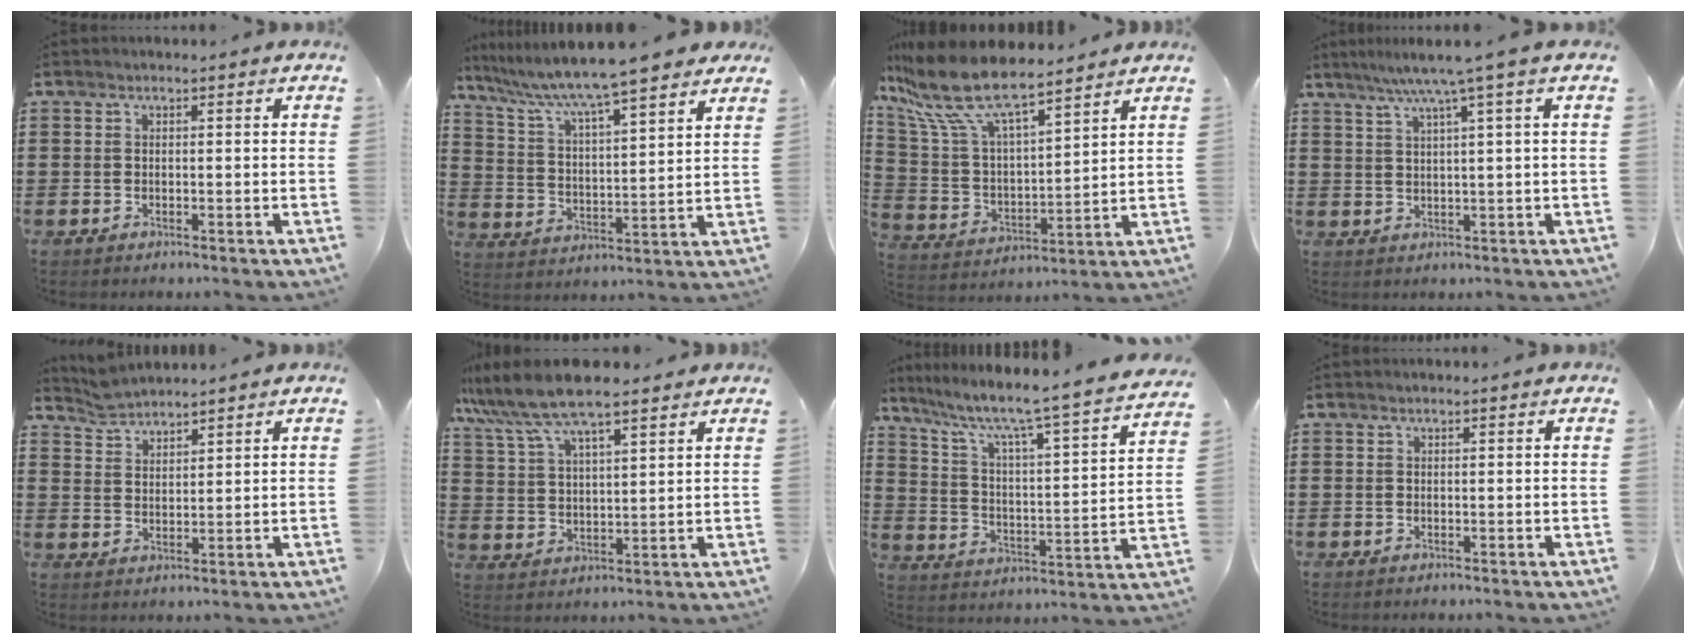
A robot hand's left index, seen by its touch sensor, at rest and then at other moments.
{"total": 7.8, "force": [7.0, 0.0, 3.3], "torque": [-0.097, -0.041, 0.114]}
{"total": 11.1, "force": [8.9, 2.4, 6.2], "torque": [-0.168, -0.050, 0.152]}
{"total": 4.9, "force": [2.7, -0.8, 4.0], "torque": [-0.085, -0.006, 0.042]}
{"total": 3.1, "force": [3.1, 0.1, -0.2], "torque": [-0.007, -0.007, 0.060]}
{"total": 8.6, "force": [7.0, 1.5, 4.7], "torque": [-0.114, -0.015, 0.125]}
{"total": 5.8, "force": [4.9, -0.3, 3.2], "torque": [-0.087, -0.054, 0.069]}
{"total": 0.0}